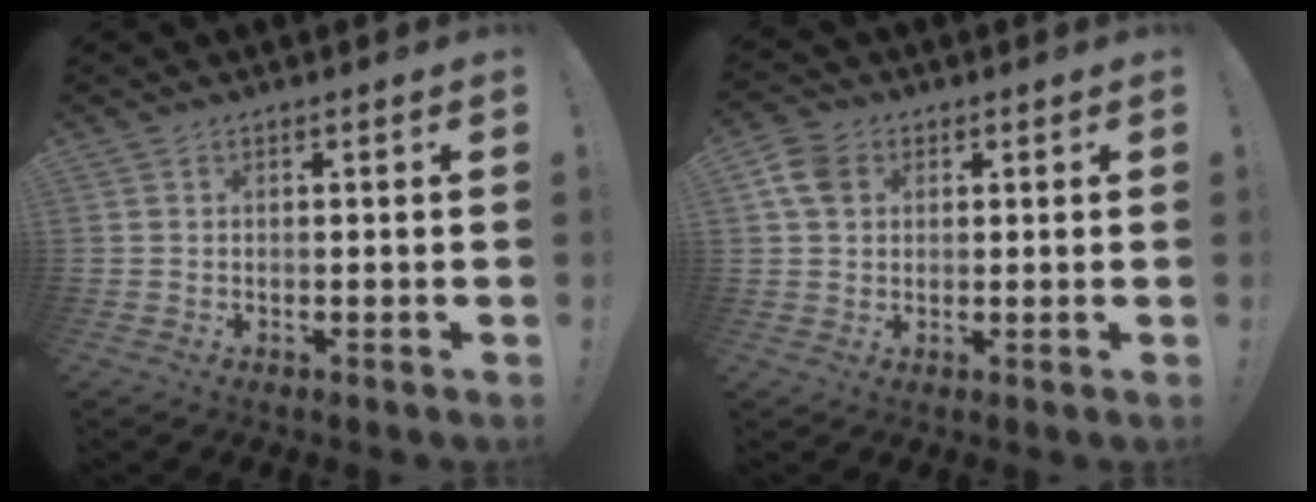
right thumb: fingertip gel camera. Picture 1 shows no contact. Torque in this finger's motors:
{"motor_torque": [0.12, -0.26, 0.20, 0.16, -0.04]}